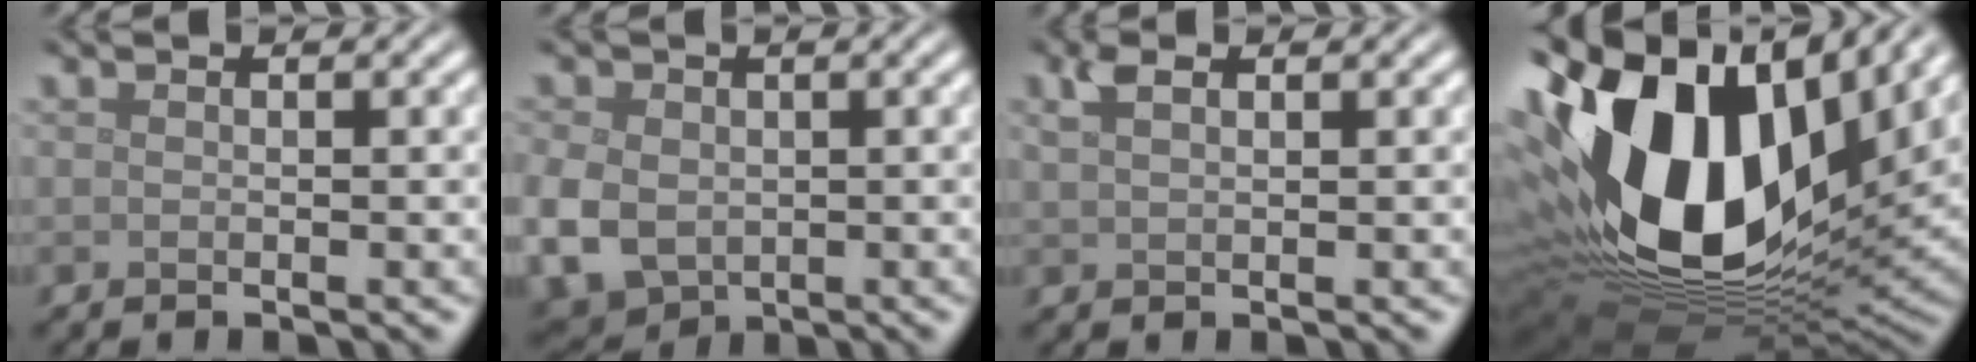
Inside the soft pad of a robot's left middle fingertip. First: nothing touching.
{"total": 6.2, "force": [-0.8, 4.9, 3.7], "torque": [-0.103, -0.020, -0.011]}
{"total": 1.9, "force": [1.3, 0.6, 1.2], "torque": [-0.026, 0.005, 0.027]}
{"total": 17.9, "force": [4.4, 11.1, 13.4], "torque": [-0.289, -0.008, 0.079]}